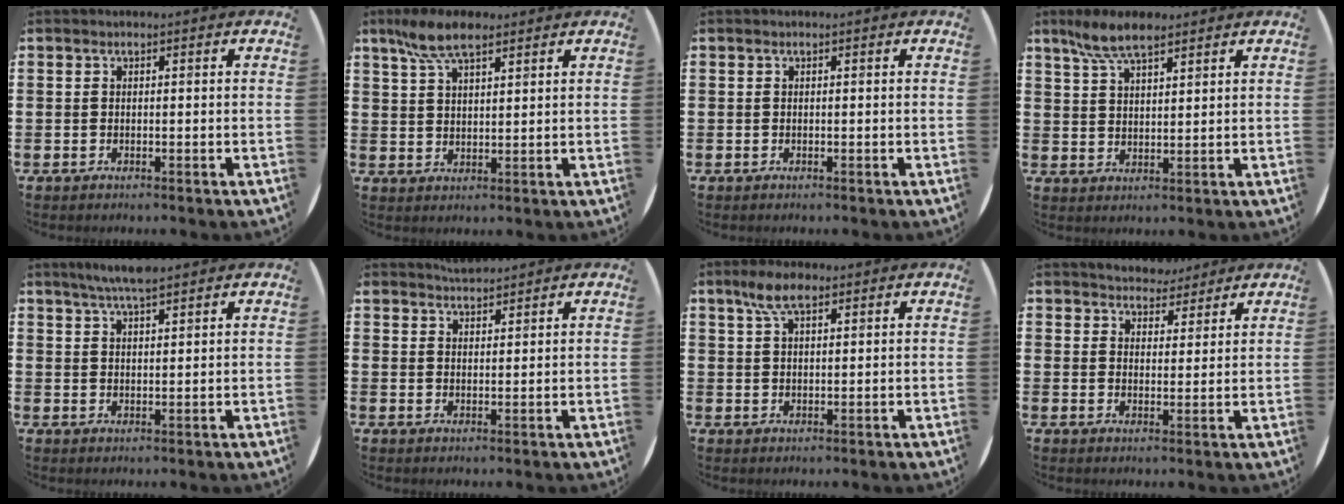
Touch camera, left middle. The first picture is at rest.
{"total": 7.0, "force": [5.1, 2.4, 4.2], "torque": [-0.095, 0.000, 0.095]}
{"total": 0.0}
{"total": 6.5, "force": [5.1, 1.8, 3.6], "torque": [-0.082, -0.003, 0.093]}
{"total": 4.4, "force": [3.9, 0.4, 2.0], "torque": [-0.047, -0.007, 0.069]}
{"total": 2.4, "force": [2.4, -0.1, -0.2], "torque": [-0.001, -0.004, 0.046]}
{"total": 5.2, "force": [3.3, 2.2, 3.5], "torque": [-0.068, 0.004, 0.058]}
{"total": 4.3, "force": [4.1, 1.1, 0.1], "torque": [-0.016, -0.014, 0.077]}